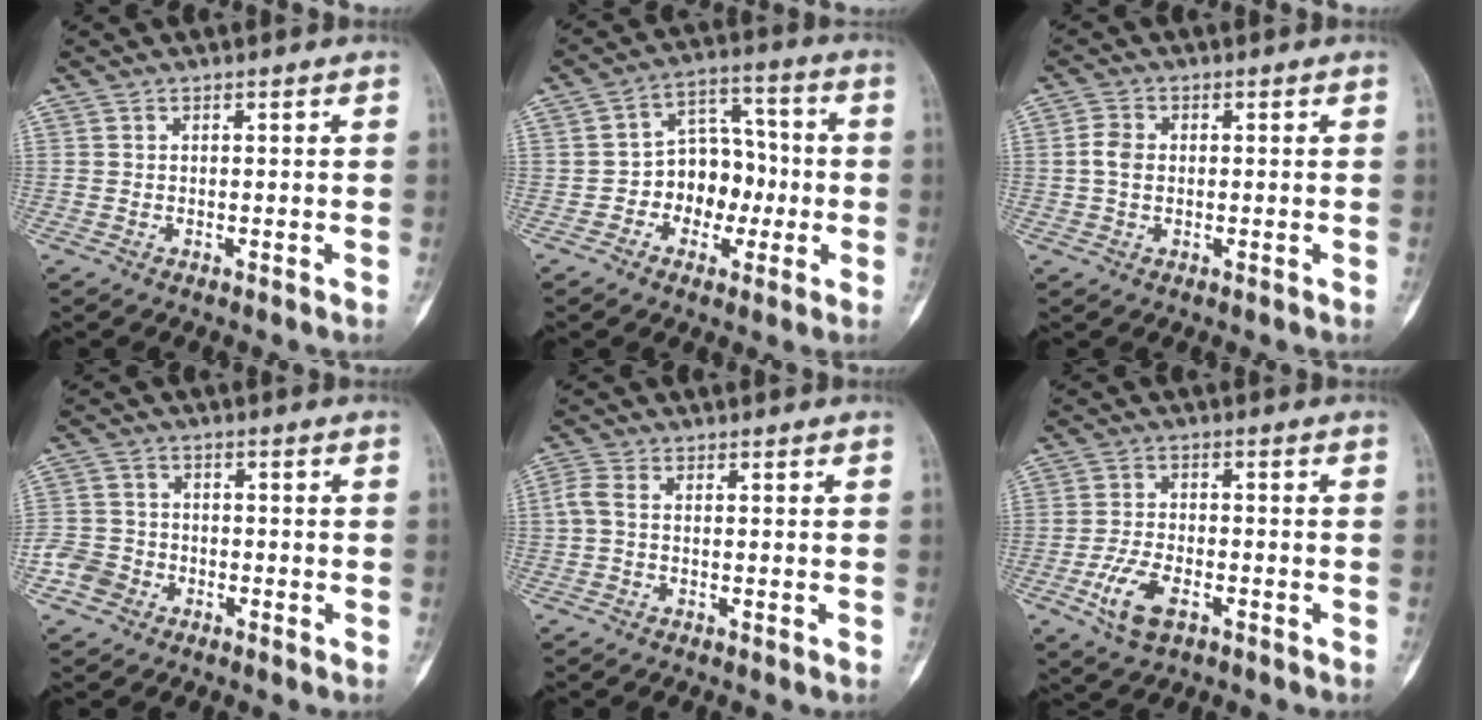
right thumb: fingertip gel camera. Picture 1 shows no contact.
{"total": 9.0, "force": [-2.0, 7.0, 5.3], "torque": [-0.036, 0.042, -0.041]}
{"total": 3.6, "force": [0.0, 2.8, 2.3], "torque": [-0.046, 0.007, -0.005]}
{"total": 5.5, "force": [-2.8, 4.5, 1.4], "torque": [-0.009, 0.021, -0.061]}
{"total": 2.5, "force": [-0.3, 1.2, 2.2], "torque": [-0.053, 0.001, -0.018]}
{"total": 7.5, "force": [-3.4, 3.8, 5.5], "torque": [-0.110, 0.013, -0.064]}